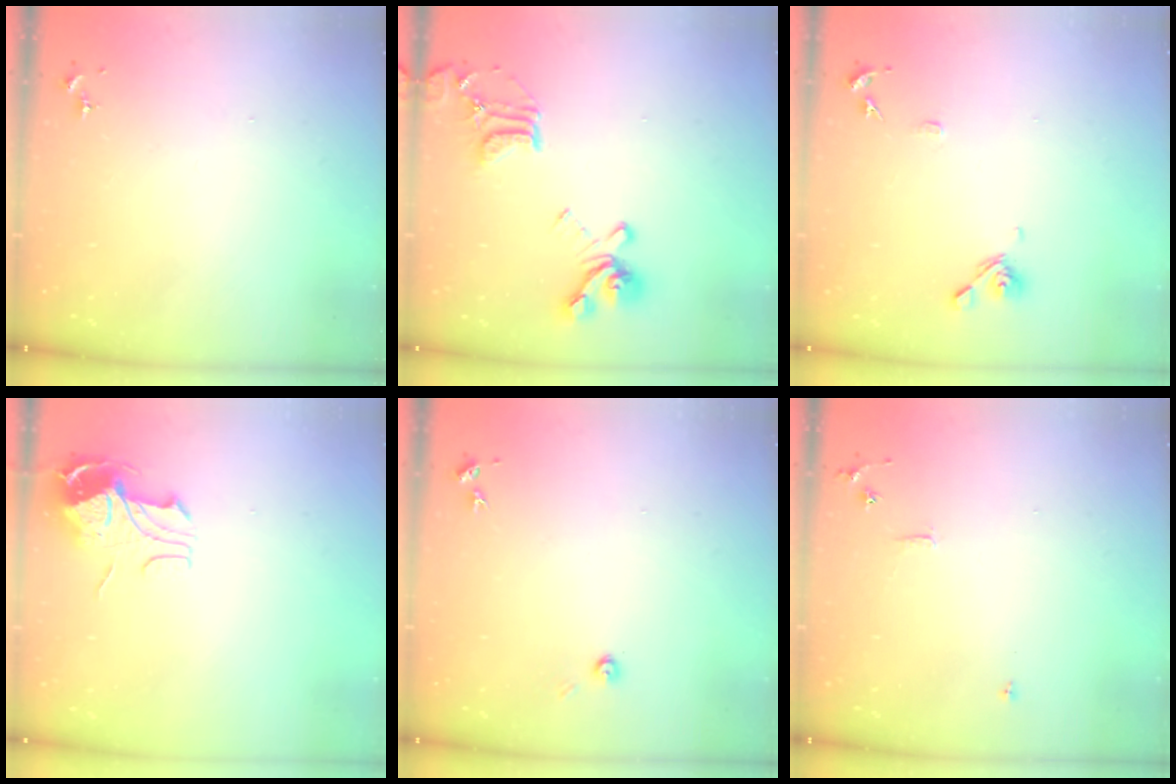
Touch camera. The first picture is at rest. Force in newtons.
{"total": 18.0, "press": 17.9, "slide": 1.9}
{"total": 8.6, "press": 8.4, "slide": 1.6}
{"total": 10.0, "press": 9.9, "slide": 0.6}
{"total": 3.5, "press": 3.5, "slide": 0.2}
{"total": 5.6, "press": 5.6, "slide": 0.6}